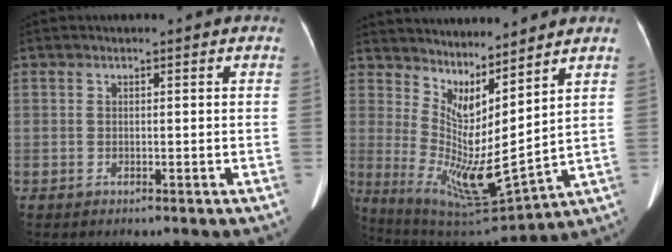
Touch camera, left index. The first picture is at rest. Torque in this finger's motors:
{"motor_torque": [1.47, -0.41, 0.72, 0.21]}